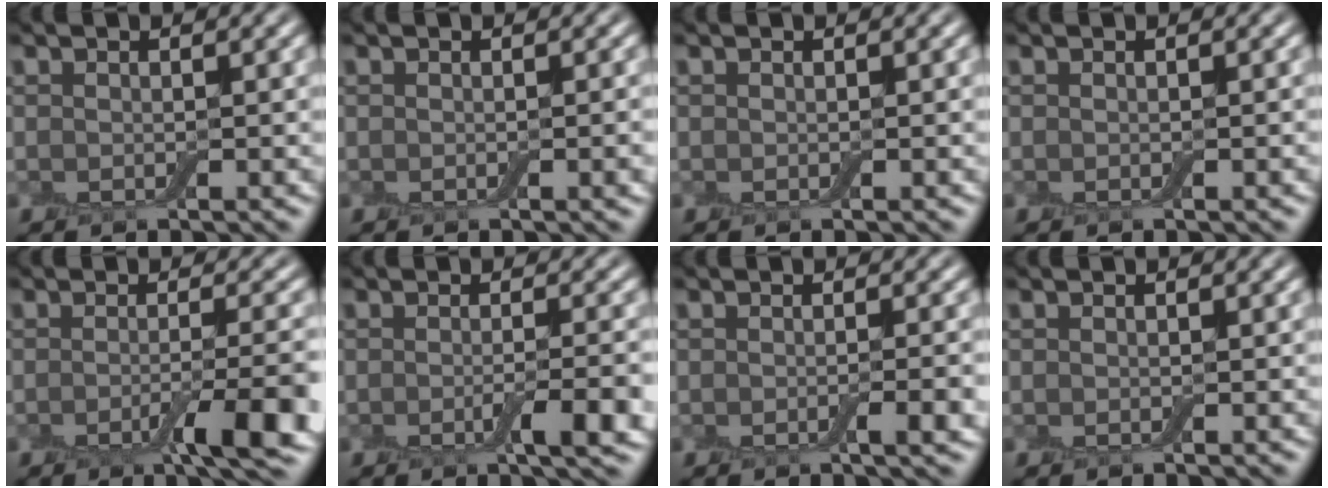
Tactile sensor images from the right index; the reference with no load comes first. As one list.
[{"total": 1.3, "force": [-0.2, 0.4, 1.2], "torque": [-0.012, -0.002, -0.005]}, {"total": 0.0}, {"total": 0.0}, {"total": 5.5, "force": [-2.6, 0.8, 4.8], "torque": [-0.078, -0.007, -0.039]}, {"total": 3.4, "force": [-1.5, 0.6, 3.0], "torque": [-0.051, -0.008, -0.023]}, {"total": 1.8, "force": [-0.8, 0.3, 1.6], "torque": [-0.024, -0.006, -0.011]}, {"total": 0.0}]